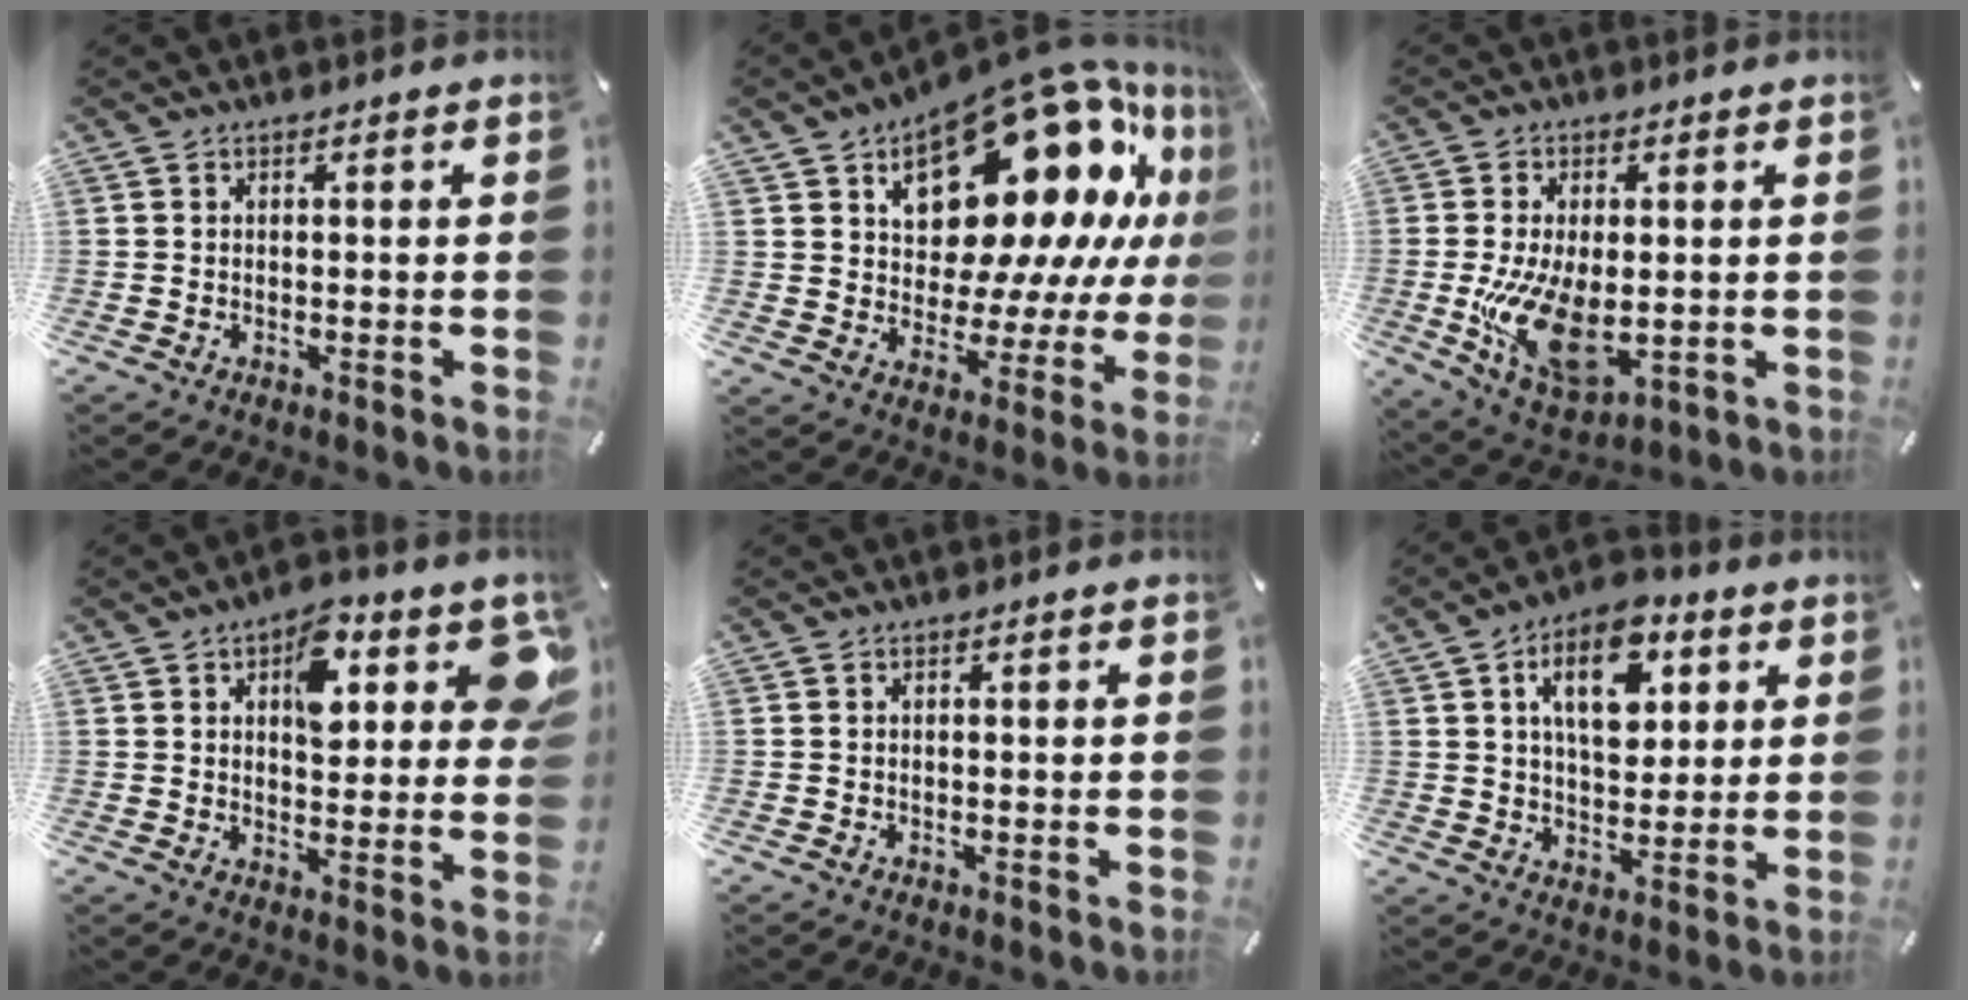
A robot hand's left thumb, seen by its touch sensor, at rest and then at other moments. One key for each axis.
{"total": 23.0, "fx": 13.5, "fy": 11.7, "fz": 14.5, "tx": -0.199, "ty": -0.110, "tz": 0.238}
{"total": 14.4, "fx": -1.3, "fy": 8.2, "fz": 11.8, "tx": -0.226, "ty": -0.022, "tz": -0.017}
{"total": 13.3, "fx": 5.9, "fy": 7.0, "fz": 9.7, "tx": -0.111, "ty": -0.022, "tz": 0.092}
{"total": 0.0}
{"total": 12.5, "fx": 4.5, "fy": 7.9, "fz": 8.5, "tx": -0.123, "ty": -0.003, "tz": 0.076}